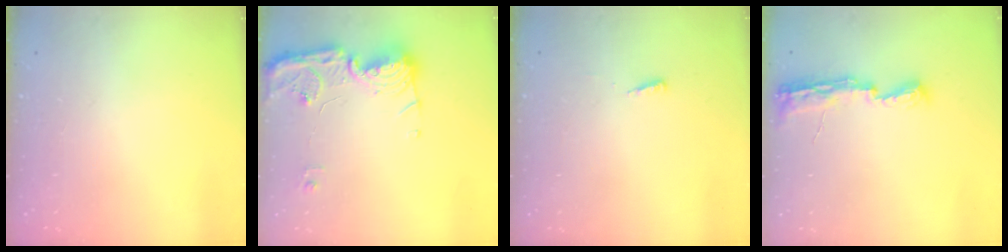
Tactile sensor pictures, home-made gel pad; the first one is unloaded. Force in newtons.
{"total": 15.0, "press": 14.9, "slide": 0.8}
{"total": 3.1, "press": 3.0, "slide": 0.9}
{"total": 8.1, "press": 8.0, "slide": 0.9}